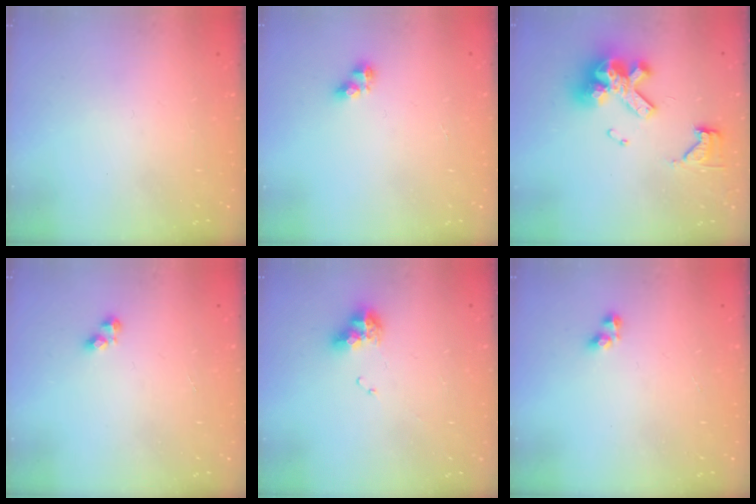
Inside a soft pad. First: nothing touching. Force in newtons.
{"total": 6.1, "press": 6.1, "slide": 0.7}
{"total": 14.8, "press": 14.7, "slide": 1.8}
{"total": 2.4, "press": 2.4, "slide": 0.3}
{"total": 9.5, "press": 9.5, "slide": 1.0}
{"total": 2.5, "press": 2.5, "slide": 0.1}